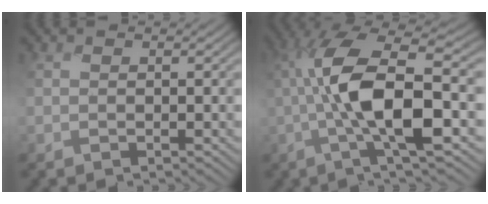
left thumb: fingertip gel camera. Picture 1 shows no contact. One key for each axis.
{"total": 11.8, "fx": -1.2, "fy": 3.1, "fz": 11.4, "tx": -0.223, "ty": 0.009, "tz": -0.032}